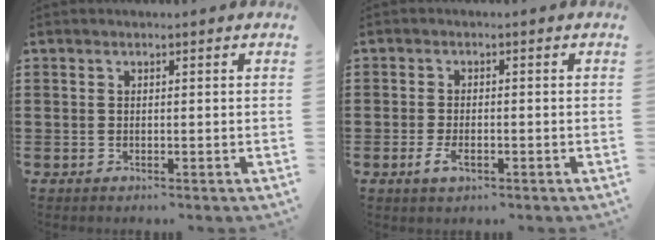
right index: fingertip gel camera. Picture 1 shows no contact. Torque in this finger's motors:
{"motor_torque": [1.07, 1.07, 0.06, 0.04]}